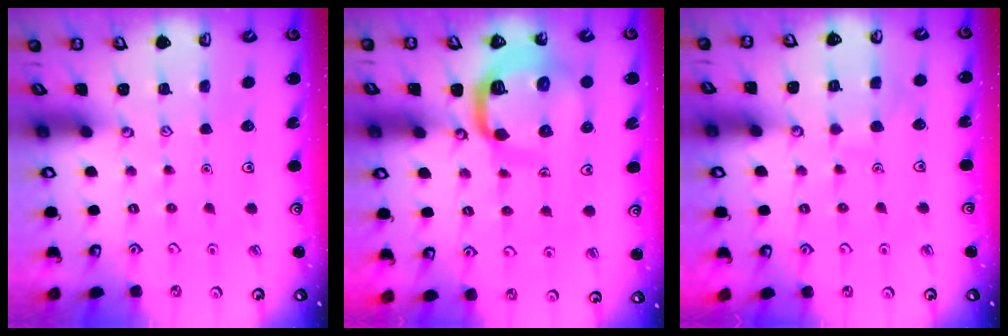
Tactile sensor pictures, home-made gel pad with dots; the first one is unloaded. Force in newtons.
{"total": 12.0, "press": 11.9, "slide": 1.4}
{"total": 5.2, "press": 5.1, "slide": 0.4}